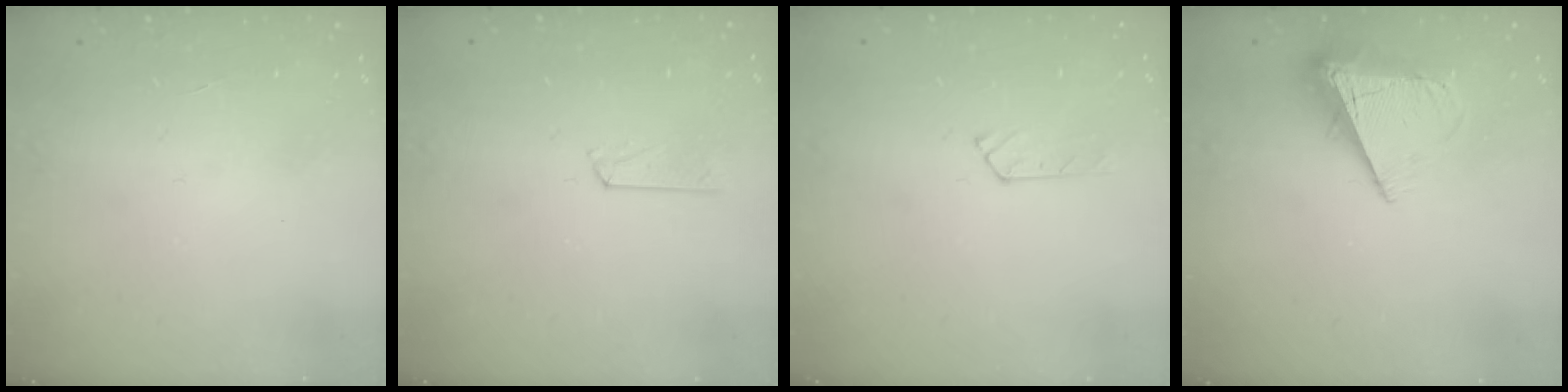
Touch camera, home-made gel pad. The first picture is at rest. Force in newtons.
{"total": 3.3, "press": 3.3, "slide": 0.3}
{"total": 3.6, "press": 3.6, "slide": 0.4}
{"total": 9.5, "press": 9.5, "slide": 0.9}